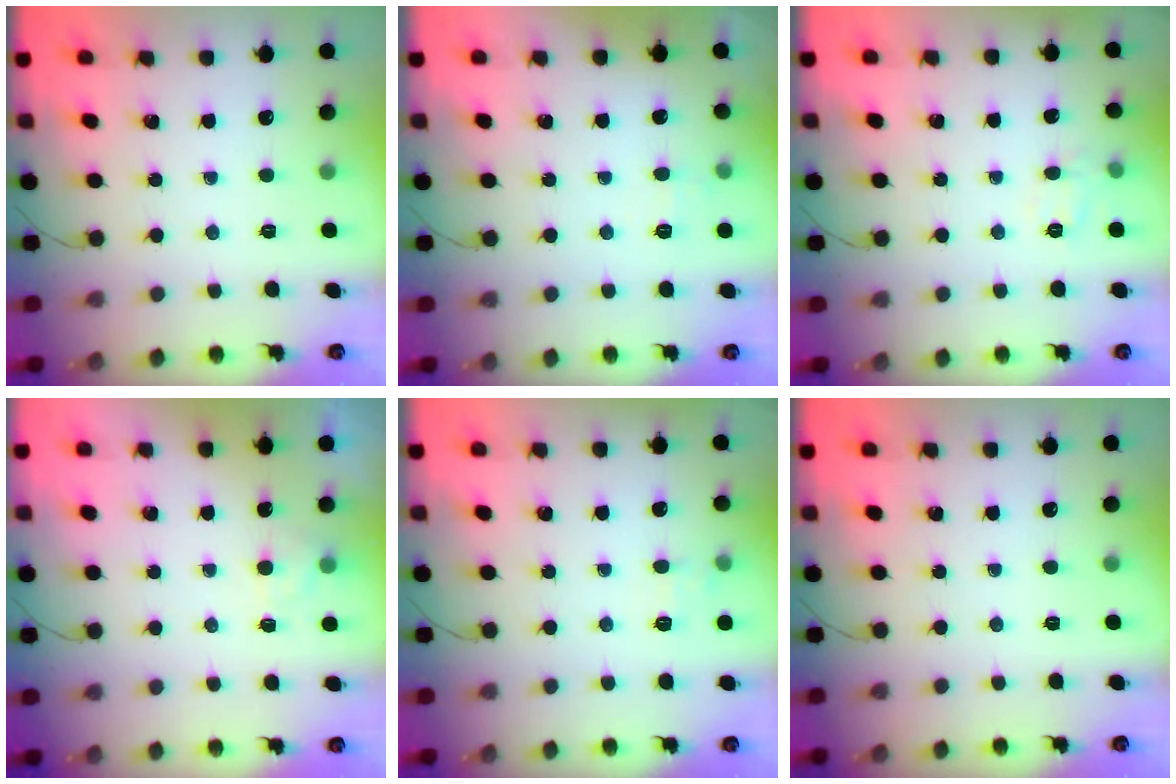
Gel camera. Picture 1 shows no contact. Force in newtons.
{"total": 3.3, "press": 3.0, "slide": 1.4}
{"total": 6.7, "press": 6.6, "slide": 1.2}
{"total": 2.5, "press": 2.0, "slide": 1.5}
{"total": 5.8, "press": 5.6, "slide": 1.5}
{"total": 0.0}